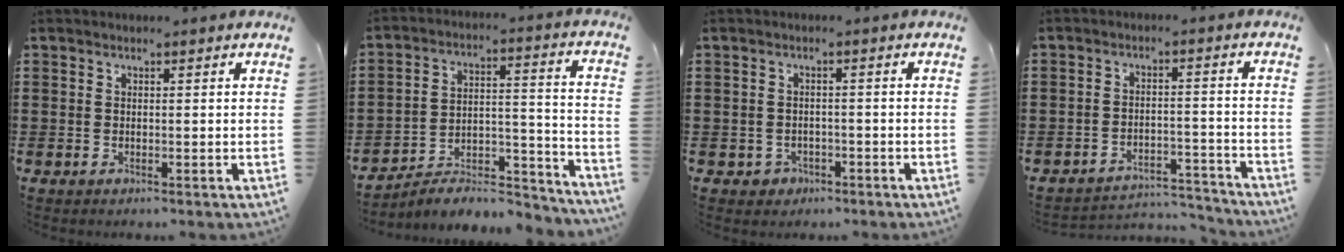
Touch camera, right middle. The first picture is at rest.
{"total": 5.9, "force": [-5.5, 1.3, 1.6], "torque": [-0.023, 0.001, -0.106]}
{"total": 1.5, "force": [-1.2, 1.0, 0.2], "torque": [-0.011, -0.002, -0.027]}
{"total": 4.2, "force": [-4.1, 0.8, 0.3], "torque": [-0.016, 0.001, -0.089]}